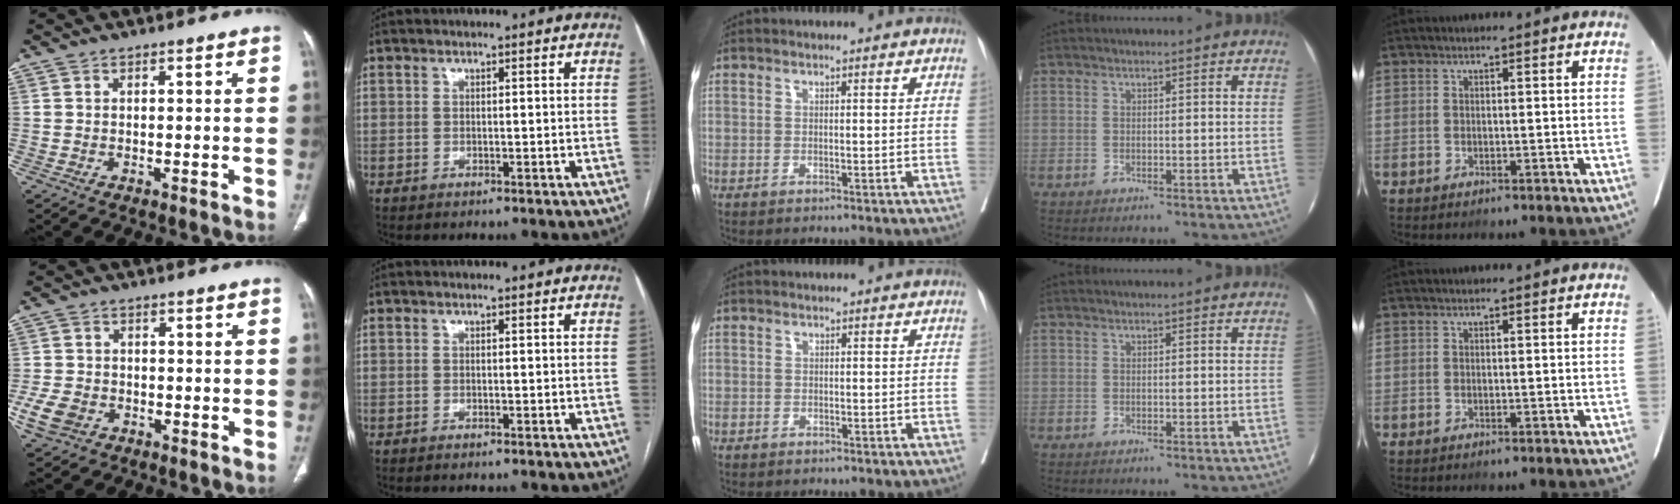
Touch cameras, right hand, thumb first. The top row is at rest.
{"thumb": {"total": 6.3, "force": [-2.4, 4.8, 3.2], "torque": [-0.070, 0.010, -0.040]}, "middle": {"total": 0.7, "force": [-0.3, 0.6, -0.2], "torque": [0.003, 0.008, -0.005]}}